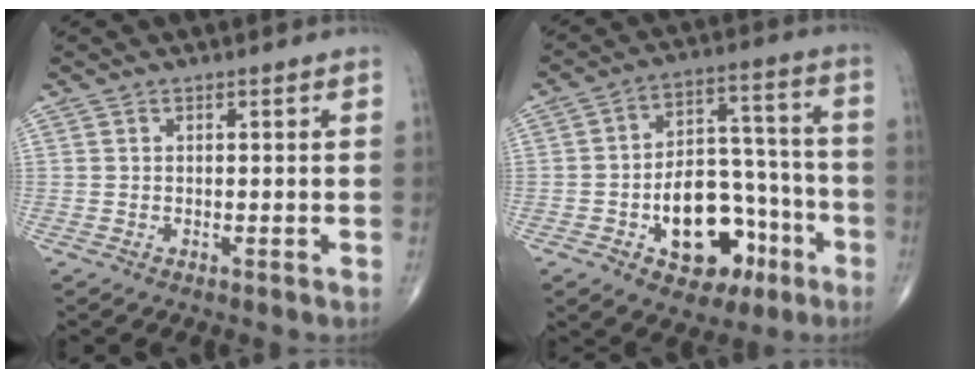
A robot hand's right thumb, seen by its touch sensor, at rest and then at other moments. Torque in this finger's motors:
{"motor_torque": [2.30, 1.78, 0.73, -0.87, 0.08]}